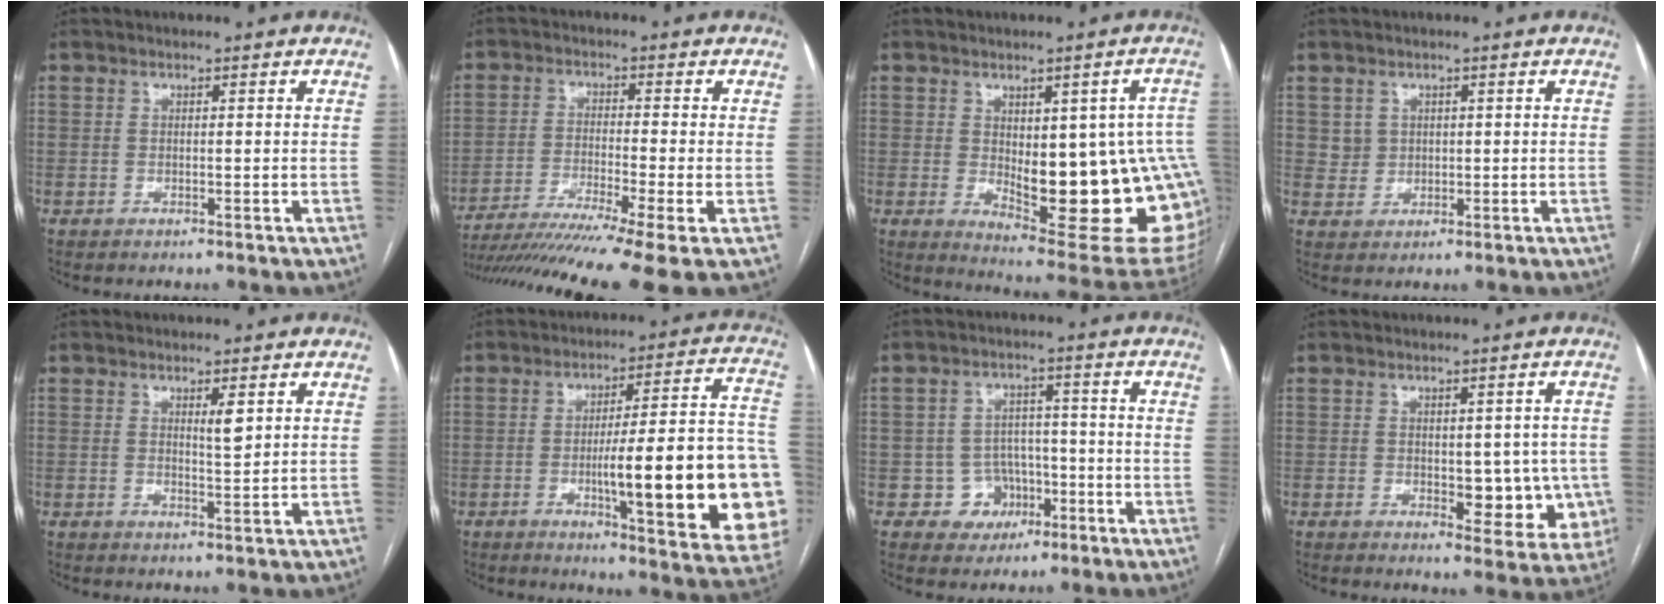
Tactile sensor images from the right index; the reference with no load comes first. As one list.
[{"total": 14.6, "force": [-11.1, -1.6, 9.4], "torque": [-0.149, -0.033, -0.179]}, {"total": 20.6, "force": [-1.3, 5.9, 19.7], "torque": [-0.184, 0.003, 0.011]}, {"total": 2.7, "force": [1.1, 2.4, 0.2], "torque": [0.004, 0.002, 0.020]}, {"total": 2.4, "force": [1.1, 0.3, 2.0], "torque": [-0.036, -0.007, 0.020]}, {"total": 23.8, "force": [-4.8, 2.9, 23.1], "torque": [-0.224, 0.013, -0.056]}, {"total": 5.8, "force": [-2.2, 5.3, 0.4], "torque": [0.009, 0.018, -0.028]}, {"total": 8.3, "force": [-0.7, 4.3, 7.0], "torque": [-0.062, 0.005, 0.001]}]